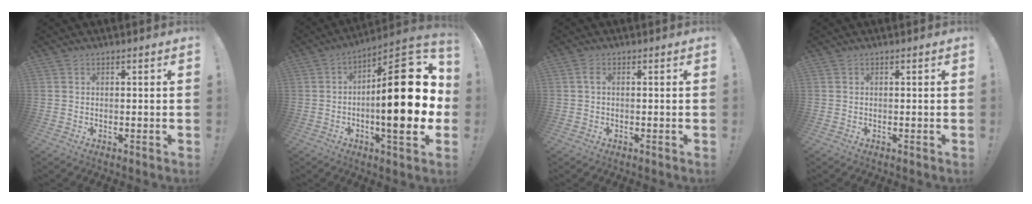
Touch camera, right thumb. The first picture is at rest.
{"total": 26.0, "force": [-1.0, 9.0, 24.4], "torque": [-0.351, 0.006, -0.017]}
{"total": 1.7, "force": [0.2, 0.6, 1.6], "torque": [-0.031, 0.004, 0.003]}
{"total": 0.0}